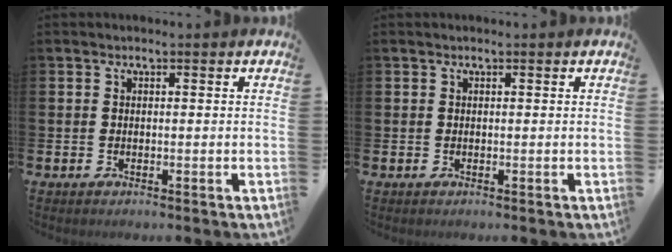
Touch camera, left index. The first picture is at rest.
{"total": 0.0}